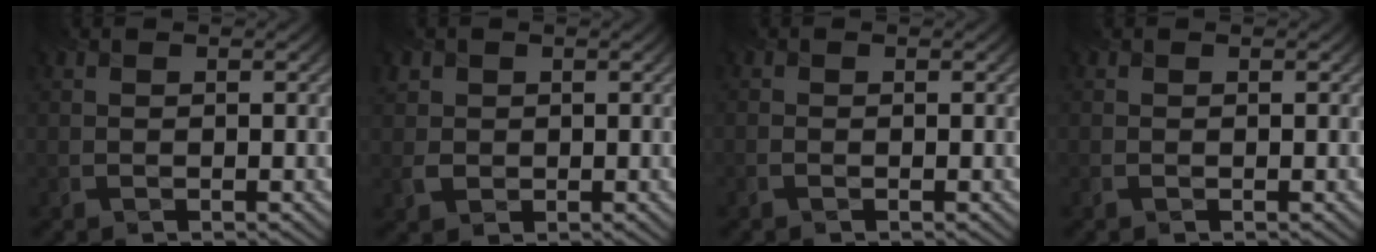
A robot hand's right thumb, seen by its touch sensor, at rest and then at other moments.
{"total": 2.4, "force": [0.5, 2.3, 0.5], "torque": [-0.016, -0.002, 0.008]}
{"total": 0.6, "force": [-0.3, 0.3, 0.4], "torque": [-0.012, -0.003, -0.007]}
{"total": 0.0}